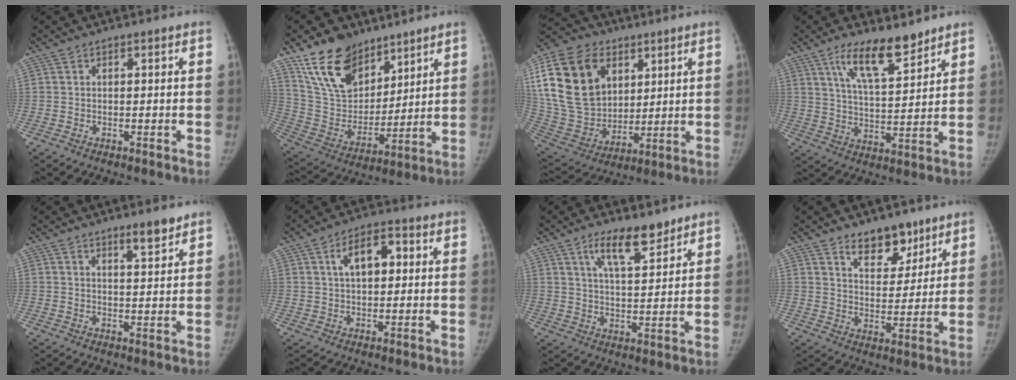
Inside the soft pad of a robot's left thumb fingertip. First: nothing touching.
{"total": 17.3, "force": [11.9, 10.0, 7.6], "torque": [-0.099, -0.055, 0.235]}
{"total": 25.8, "force": [8.6, 18.8, 15.4], "torque": [-0.302, 0.003, 0.169]}
{"total": 10.9, "force": [7.6, 3.3, 7.0], "torque": [-0.099, -0.050, 0.139]}
{"total": 4.1, "force": [3.2, 0.7, 2.5], "torque": [-0.030, -0.027, 0.050]}
{"total": 7.5, "force": [1.7, 4.1, 6.1], "torque": [-0.088, 0.014, 0.023]}
{"total": 8.3, "force": [5.7, 2.7, 5.4], "torque": [-0.069, -0.038, 0.100]}
{"total": 8.7, "force": [6.2, 4.5, 4.0], "torque": [-0.024, -0.043, 0.102]}